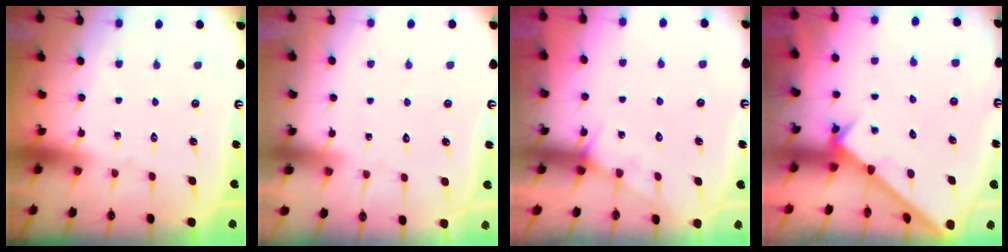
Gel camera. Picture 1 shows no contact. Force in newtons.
{"total": 3.5, "press": 3.5, "slide": 0.2}
{"total": 5.6, "press": 5.6, "slide": 0.4}
{"total": 2.2, "press": 2.2, "slide": 0.2}